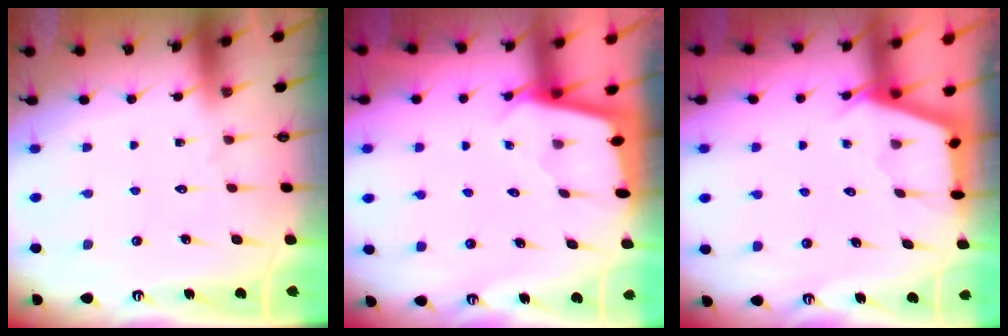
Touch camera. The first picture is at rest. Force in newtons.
{"total": 1.9, "press": 1.9, "slide": 0.2}
{"total": 2.9, "press": 2.9, "slide": 0.3}